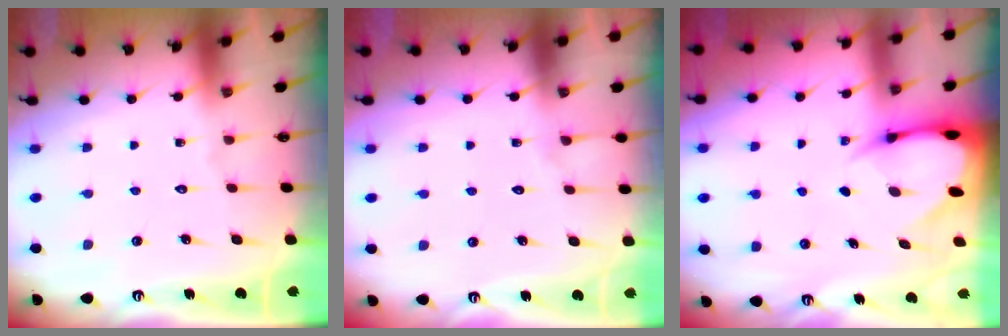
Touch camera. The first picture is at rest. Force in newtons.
{"total": 2.9, "press": 2.9, "slide": 0.3}
{"total": 4.9, "press": 4.8, "slide": 0.7}